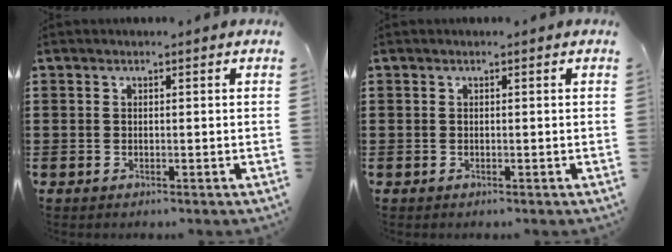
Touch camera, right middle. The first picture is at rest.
{"total": 0.0}